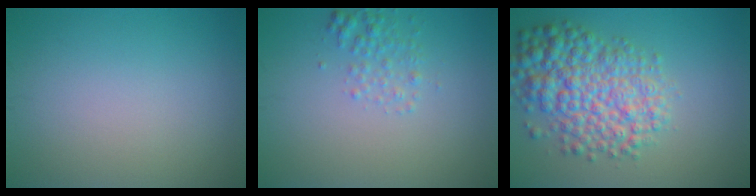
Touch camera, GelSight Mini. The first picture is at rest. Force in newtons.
{"total": 1.7, "press": 1.7, "slide": 0.1}
{"total": 7.4, "press": 7.4, "slide": 0.2}